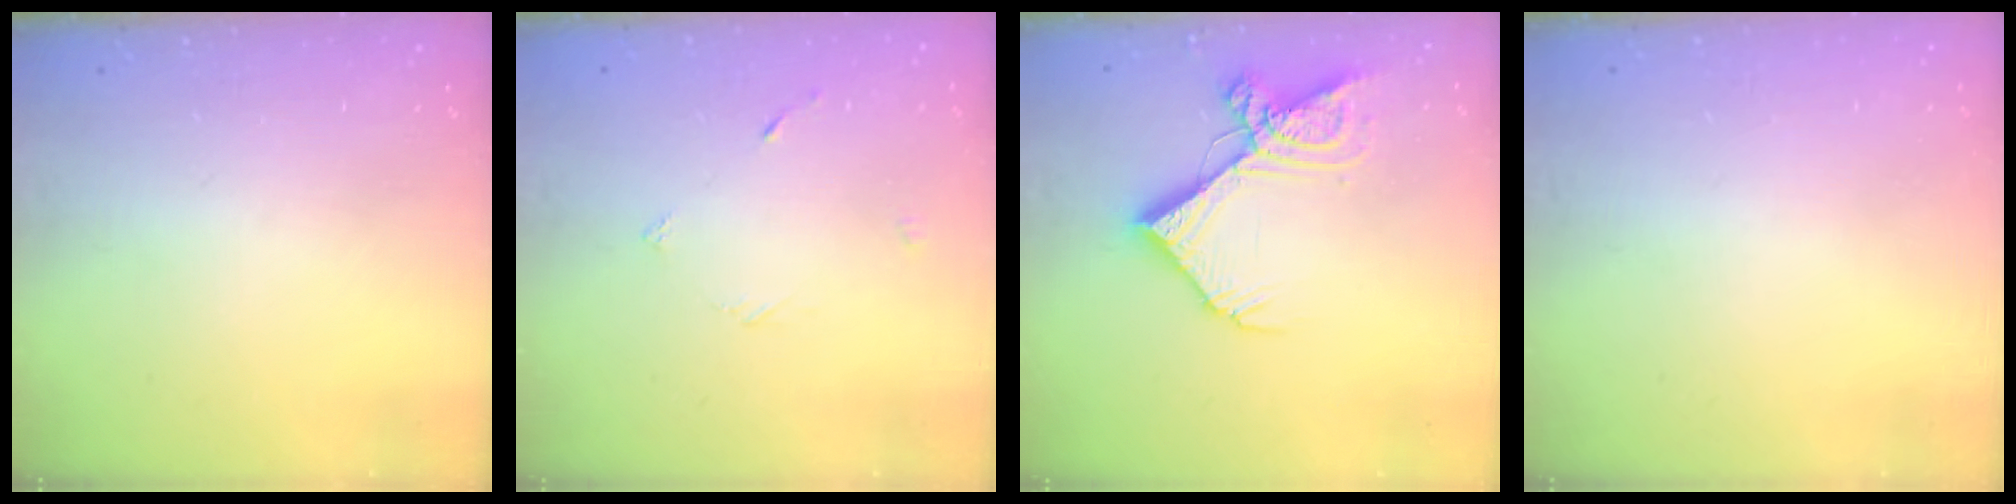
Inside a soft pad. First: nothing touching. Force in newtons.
{"total": 2.3, "press": 2.2, "slide": 0.2}
{"total": 15.5, "press": 15.4, "slide": 1.7}
{"total": 1.4, "press": 1.4, "slide": 0.1}